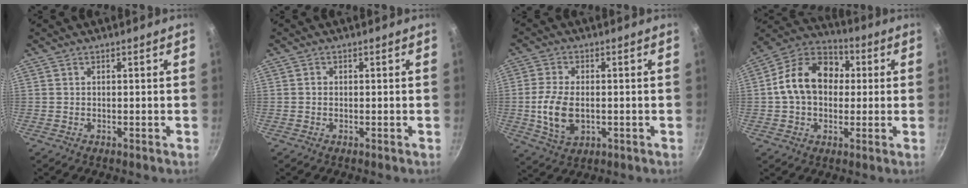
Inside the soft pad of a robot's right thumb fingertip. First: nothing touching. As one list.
[{"total": 0.7, "force": [0.0, 0.7, 0.3], "torque": [-0.006, 0.004, -0.001]}, {"total": 9.3, "force": [-1.0, 5.6, 7.3], "torque": [-0.146, 0.002, -0.013]}, {"total": 15.4, "force": [1.3, 11.8, 9.9], "torque": [-0.131, 0.034, 0.005]}]